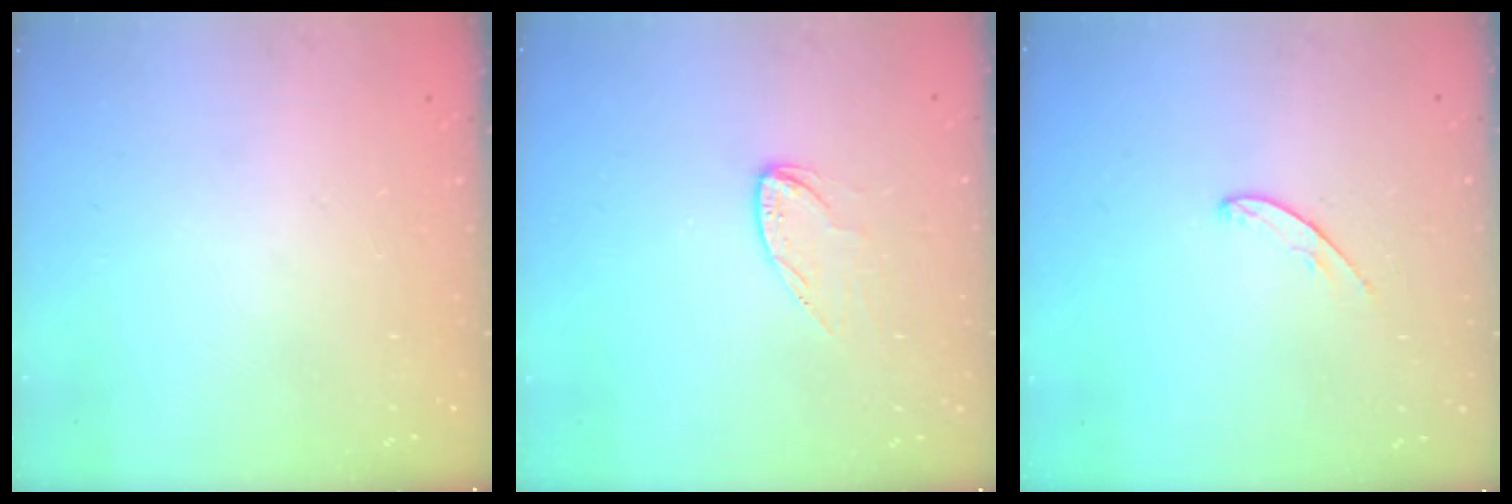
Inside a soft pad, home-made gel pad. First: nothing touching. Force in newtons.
{"total": 6.5, "press": 6.5, "slide": 0.3}
{"total": 5.0, "press": 4.9, "slide": 0.4}